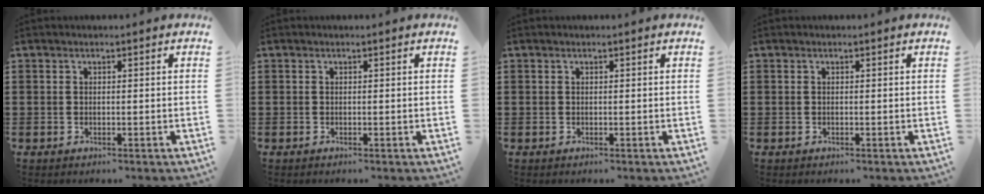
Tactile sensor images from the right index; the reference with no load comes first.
{"total": 0.0}
{"total": 0.0}
{"total": 0.0}